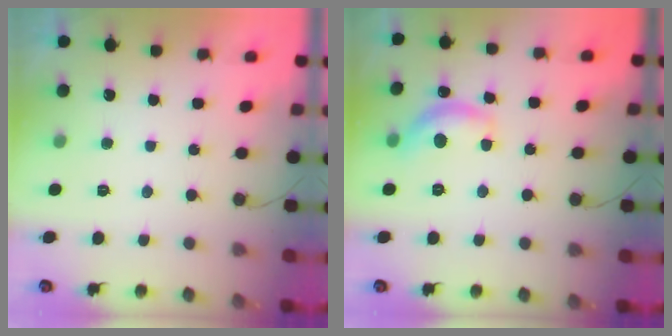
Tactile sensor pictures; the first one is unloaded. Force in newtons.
{"total": 12.6, "press": 12.6, "slide": 0.8}